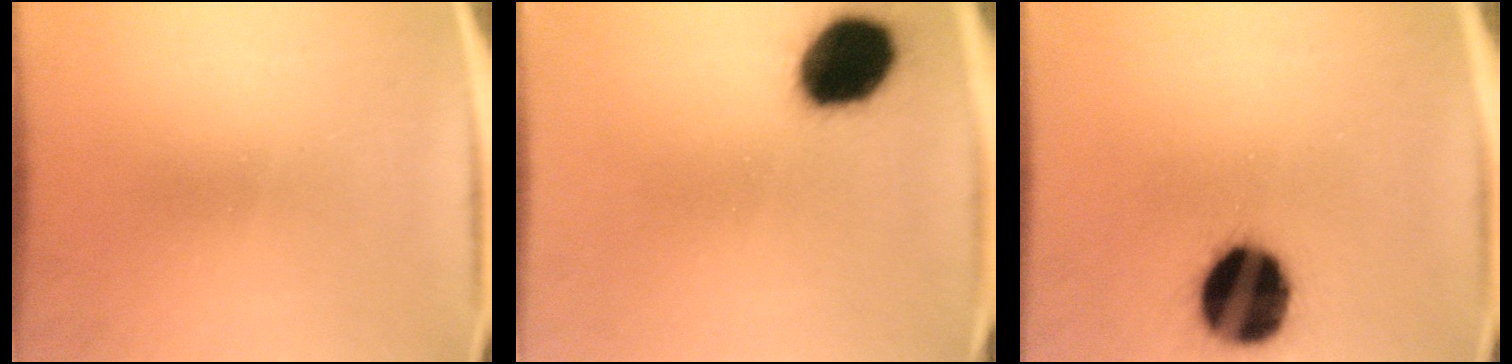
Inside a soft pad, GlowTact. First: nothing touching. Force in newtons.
{"total": 15.8}
{"total": 19.8}